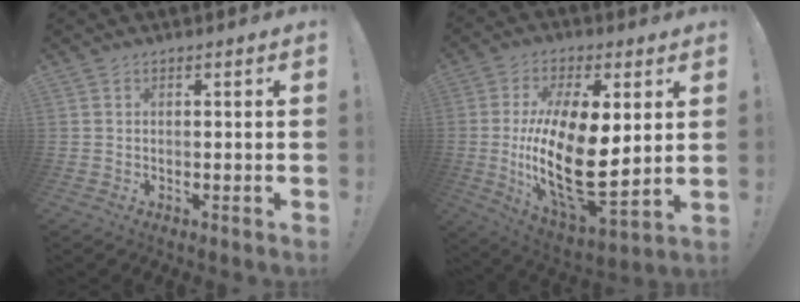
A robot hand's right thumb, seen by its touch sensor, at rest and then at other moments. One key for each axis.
{"total": 23.6, "fx": 0.3, "fy": 10.7, "fz": 21.0, "tx": -0.403, "ty": -0.027, "tz": 0.014}